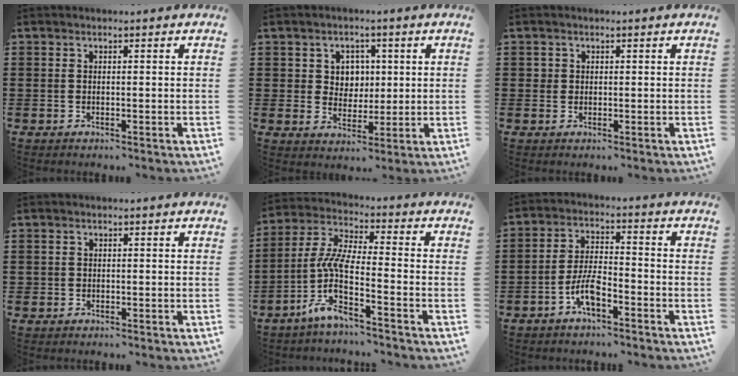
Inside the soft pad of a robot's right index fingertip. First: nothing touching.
{"total": 4.3, "force": [1.4, 3.9, 1.0], "torque": [-0.030, 0.012, 0.023]}
{"total": 1.0, "force": [0.2, 0.9, 0.2], "torque": [-0.006, 0.005, 0.005]}
{"total": 0.6, "force": [-0.1, 0.6, 0.1], "torque": [-0.003, 0.004, -0.002]}
{"total": 6.9, "force": [-3.5, 1.2, 5.8], "torque": [-0.157, -0.028, -0.082]}
{"total": 5.6, "force": [-3.4, 1.9, 4.1], "torque": [-0.102, 0.001, -0.072]}